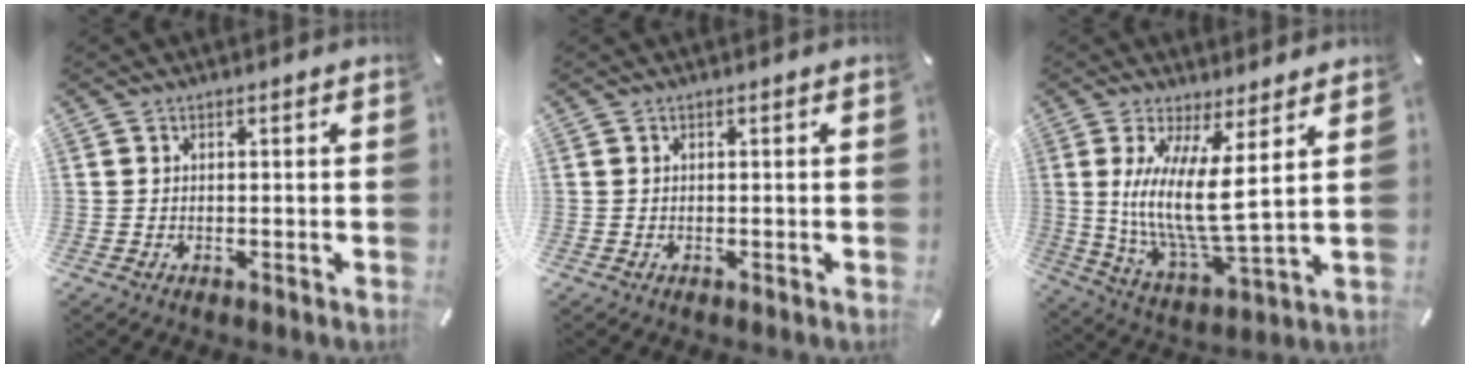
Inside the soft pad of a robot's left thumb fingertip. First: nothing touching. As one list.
[{"total": 0.0}, {"total": 13.5, "force": [3.5, 3.5, 12.5], "torque": [-0.269, -0.029, 0.059]}]